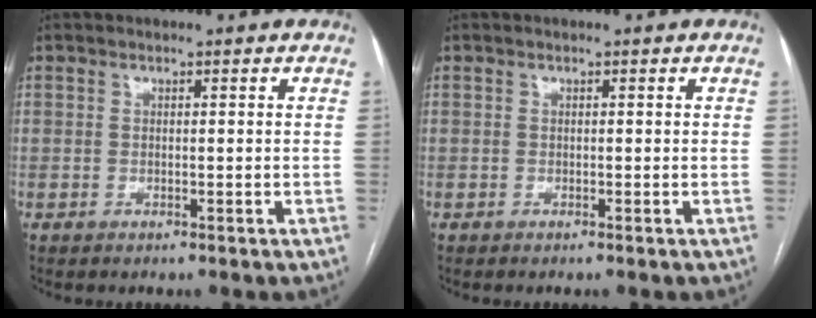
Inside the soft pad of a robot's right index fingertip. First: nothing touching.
{"total": 0.0}